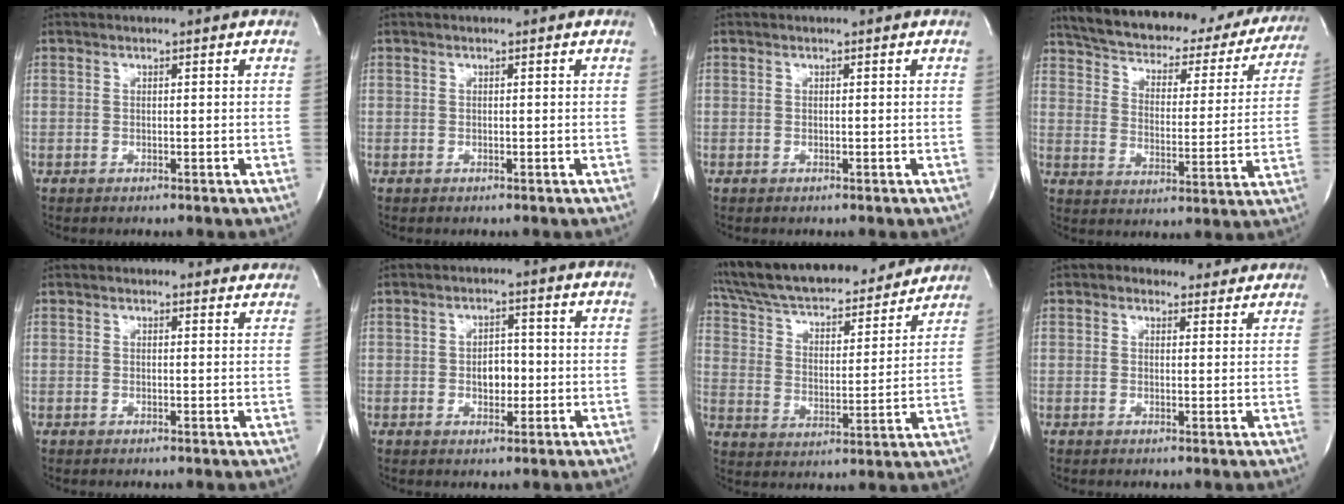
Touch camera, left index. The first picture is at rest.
{"total": 0.0}
{"total": 0.0}
{"total": 27.8, "force": [24.0, 9.1, 10.4], "torque": [-0.169, -0.017, 0.300]}
{"total": 2.3, "force": [2.1, 1.0, -0.1], "torque": [0.004, -0.003, 0.007]}
{"total": 3.7, "force": [-0.6, 2.3, 2.9], "torque": [-0.041, 0.007, -0.006]}
{"total": 24.7, "force": [22.1, 6.0, 9.3], "torque": [-0.170, 0.017, 0.325]}
{"total": 4.4, "force": [3.7, 2.4, 0.7], "torque": [-0.004, 0.015, 0.040]}